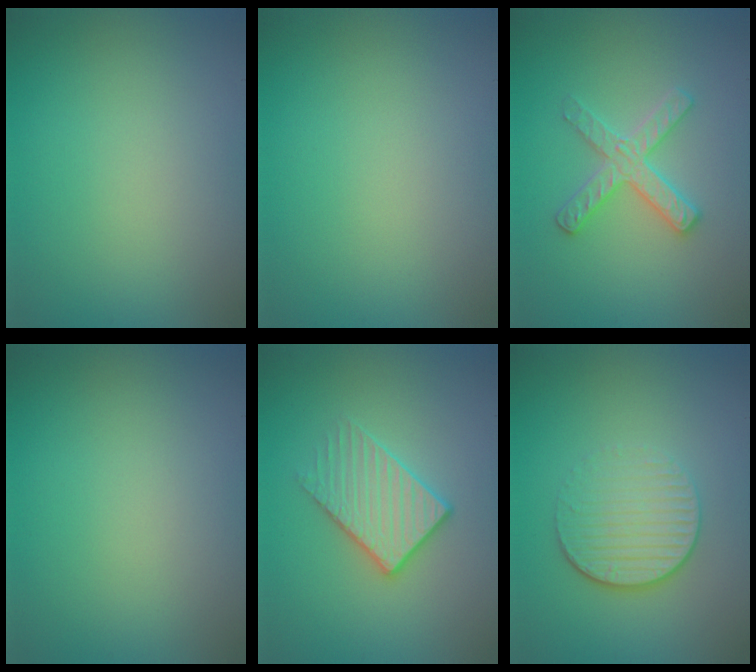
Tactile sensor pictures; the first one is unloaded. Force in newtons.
{"total": 0.0}
{"total": 2.8, "press": 2.8, "slide": 0.3}
{"total": 0.0}
{"total": 3.2, "press": 3.0, "slide": 1.3}
{"total": 4.2, "press": 2.8, "slide": 3.1}